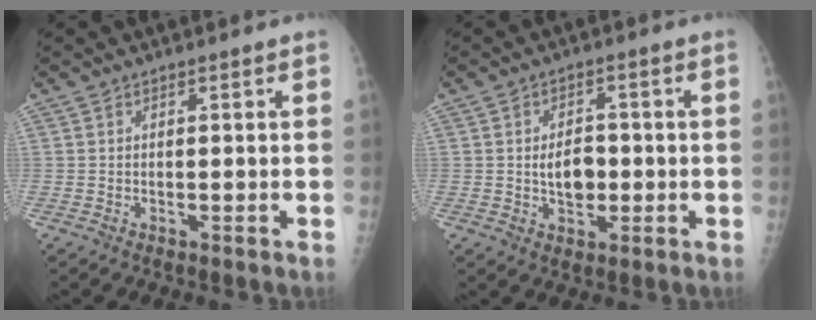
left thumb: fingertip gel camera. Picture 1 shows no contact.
{"total": 5.6, "force": [-0.5, 3.8, 4.1], "torque": [-0.045, 0.004, -0.006]}